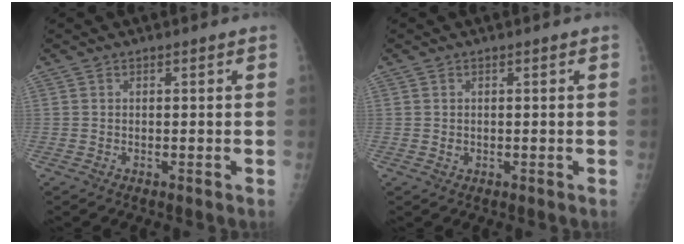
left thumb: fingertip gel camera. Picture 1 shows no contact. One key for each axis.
{"total": 0.7, "fx": 0.1, "fy": 0.6, "fz": 0.3, "tx": -0.002, "ty": 0.000, "tz": 0.002}